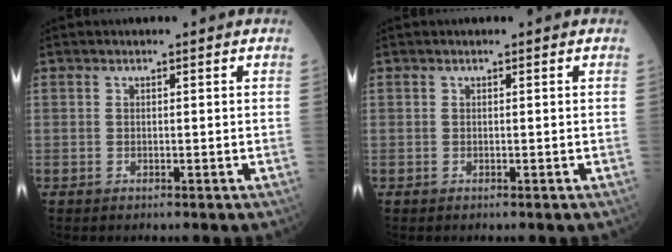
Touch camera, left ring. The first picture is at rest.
{"total": 0.0}